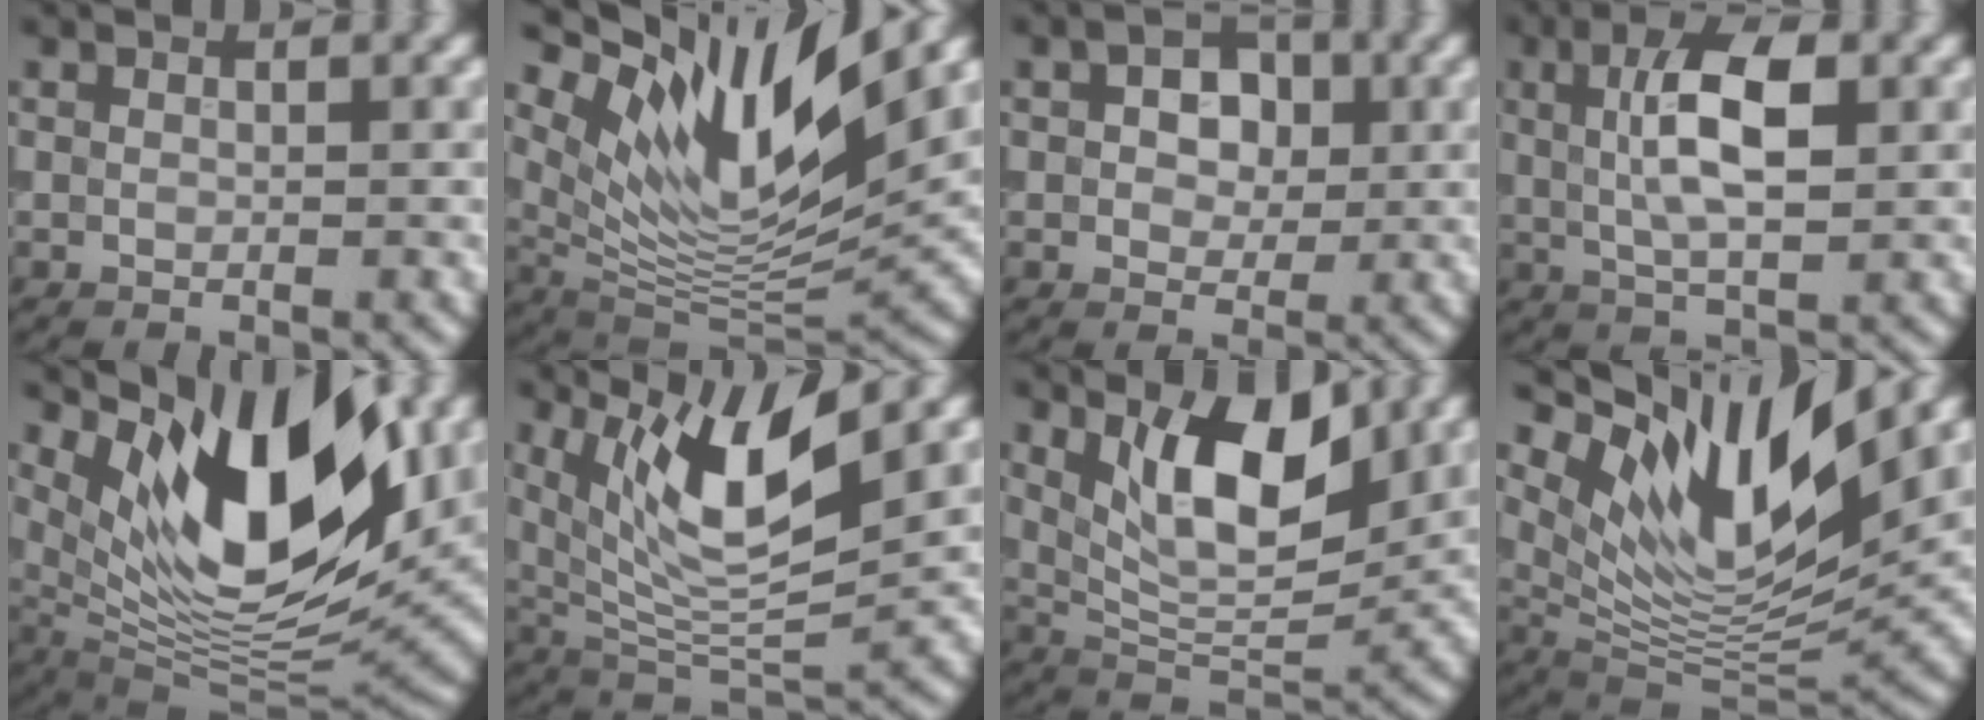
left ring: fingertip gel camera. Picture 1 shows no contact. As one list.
[{"total": 12.1, "force": [7.0, 3.6, 9.2], "torque": [-0.167, -0.002, 0.137]}, {"total": 3.9, "force": [0.8, 2.7, 2.7], "torque": [-0.038, 0.004, 0.003]}, {"total": 6.0, "force": [1.2, 2.2, 5.5], "torque": [-0.098, 0.008, 0.018]}, {"total": 13.7, "force": [5.9, 5.4, 11.2], "torque": [-0.190, -0.006, 0.109]}, {"total": 8.6, "force": [4.1, 2.6, 7.1], "torque": [-0.138, -0.011, 0.079]}, {"total": 8.6, "force": [3.4, 3.4, 7.1], "torque": [-0.123, -0.007, 0.057]}, {"total": 12.1, "force": [7.0, 3.8, 9.1], "torque": [-0.159, -0.003, 0.138]}]